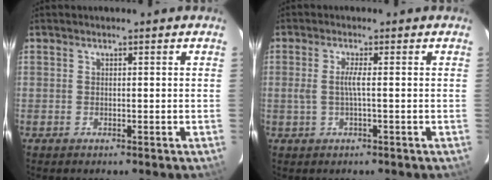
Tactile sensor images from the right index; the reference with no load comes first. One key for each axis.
{"total": 2.5, "fx": -0.2, "fy": -0.2, "fz": 2.4, "tx": -0.044, "ty": 0.004, "tz": -0.004}